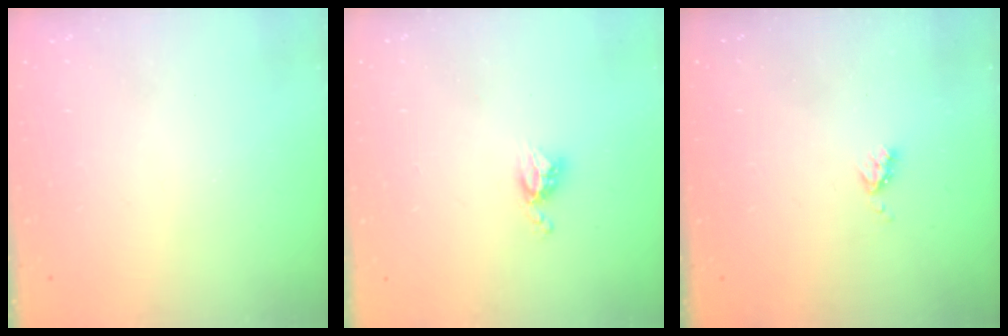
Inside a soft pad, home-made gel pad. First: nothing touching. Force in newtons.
{"total": 5.1, "press": 5.1, "slide": 0.5}
{"total": 4.0, "press": 3.9, "slide": 0.6}